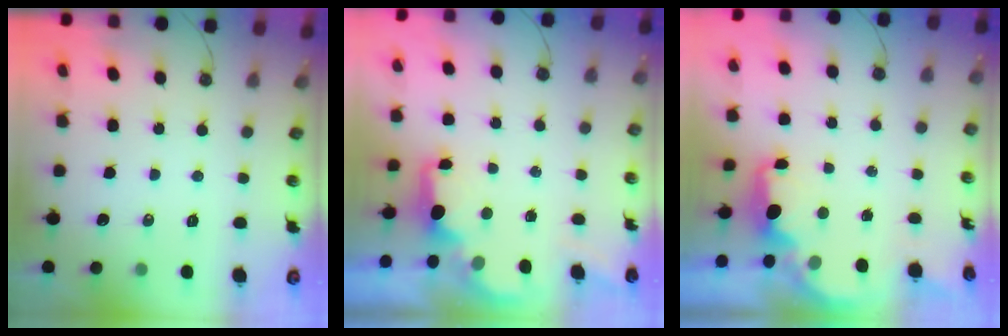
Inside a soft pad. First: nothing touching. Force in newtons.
{"total": 1.9, "press": 1.7, "slide": 0.8}
{"total": 2.0, "press": 1.9, "slide": 0.6}